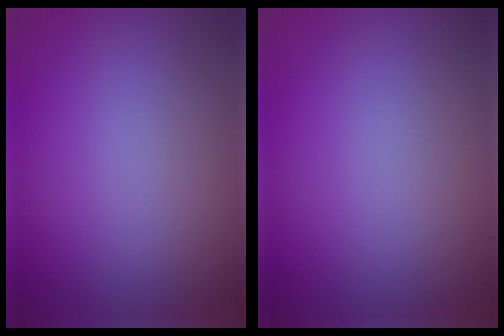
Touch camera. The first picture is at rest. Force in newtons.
{"total": 0.0}